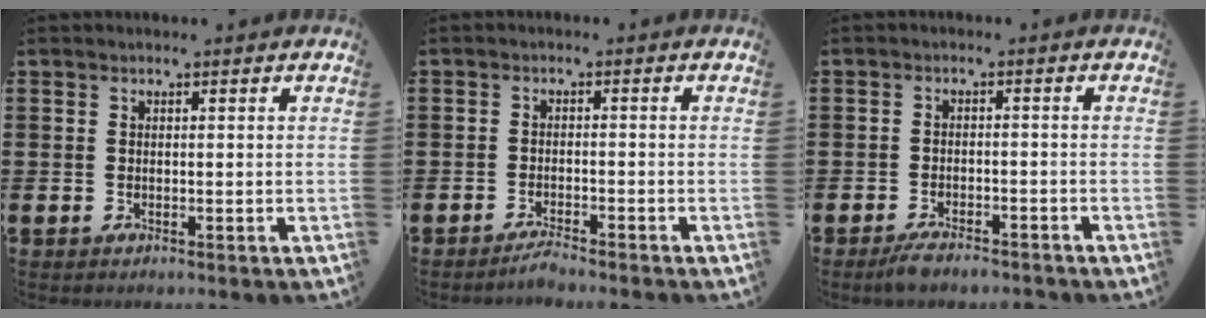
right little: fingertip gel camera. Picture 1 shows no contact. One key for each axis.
{"total": 1.8, "fx": -1.6, "fy": -0.1, "fz": 0.6, "tx": -0.010, "ty": 0.004, "tz": -0.032}
{"total": 2.5, "fx": -2.2, "fy": 0.4, "fz": 1.1, "tx": -0.019, "ty": 0.006, "tz": -0.044}